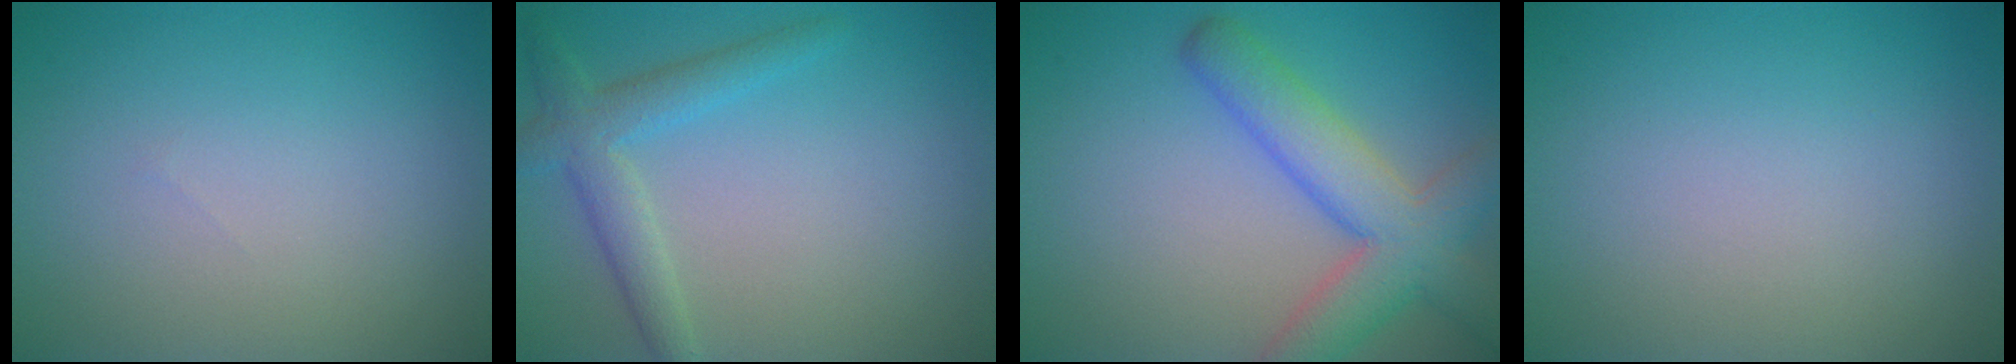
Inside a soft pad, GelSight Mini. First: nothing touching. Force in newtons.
{"total": 3.2, "press": 3.2, "slide": 0.1}
{"total": 6.6, "press": 6.6, "slide": 0.3}
{"total": 0.0}